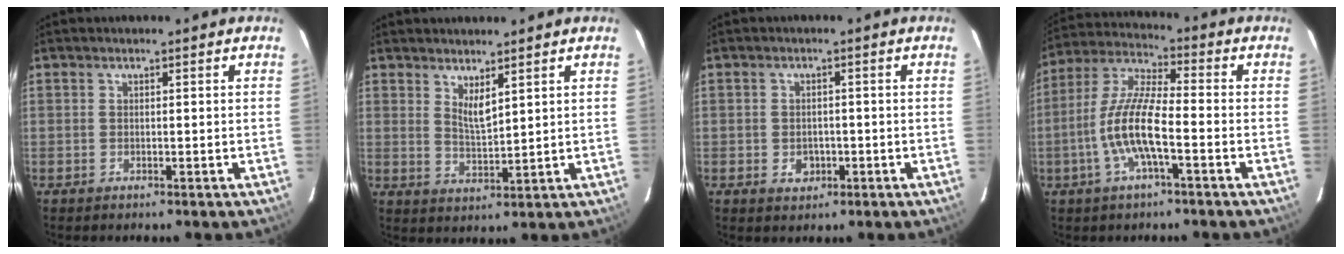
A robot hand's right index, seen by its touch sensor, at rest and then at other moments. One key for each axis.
{"total": 3.9, "fx": 2.6, "fy": 0.9, "fz": 2.8, "tx": -0.048, "ty": -0.009, "tz": 0.047}
{"total": 3.3, "fx": -1.0, "fy": 2.7, "fz": 1.5, "tx": -0.029, "ty": 0.003, "tz": -0.007}
{"total": 11.2, "fx": -3.6, "fy": 2.2, "fz": 10.4, "tx": -0.220, "ty": 0.002, "tz": -0.071}